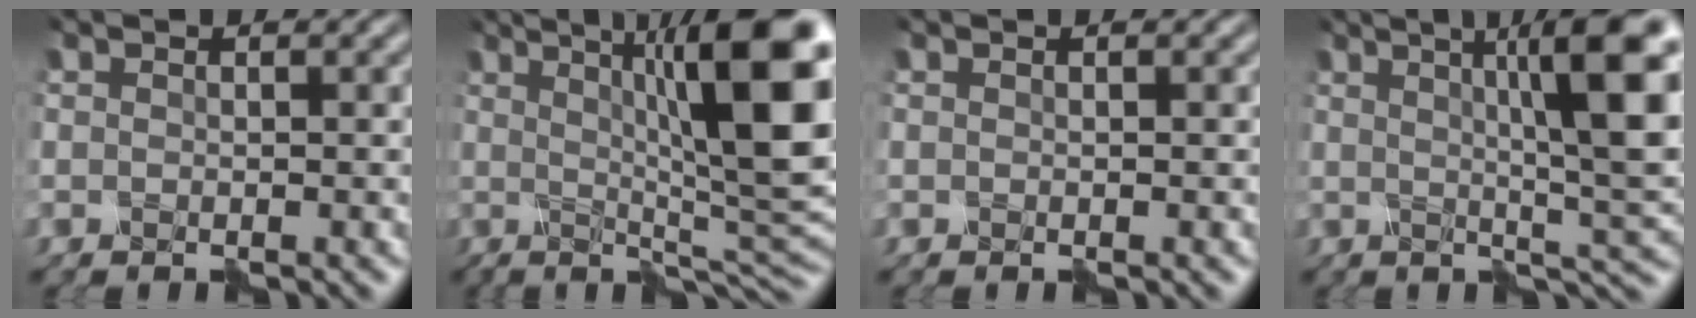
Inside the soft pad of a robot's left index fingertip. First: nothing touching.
{"total": 13.9, "force": [2.7, 3.2, 13.3], "torque": [-0.154, 0.001, 0.048]}
{"total": 0.0}
{"total": 11.3, "force": [2.9, 2.3, 10.7], "torque": [-0.121, 0.007, 0.040]}